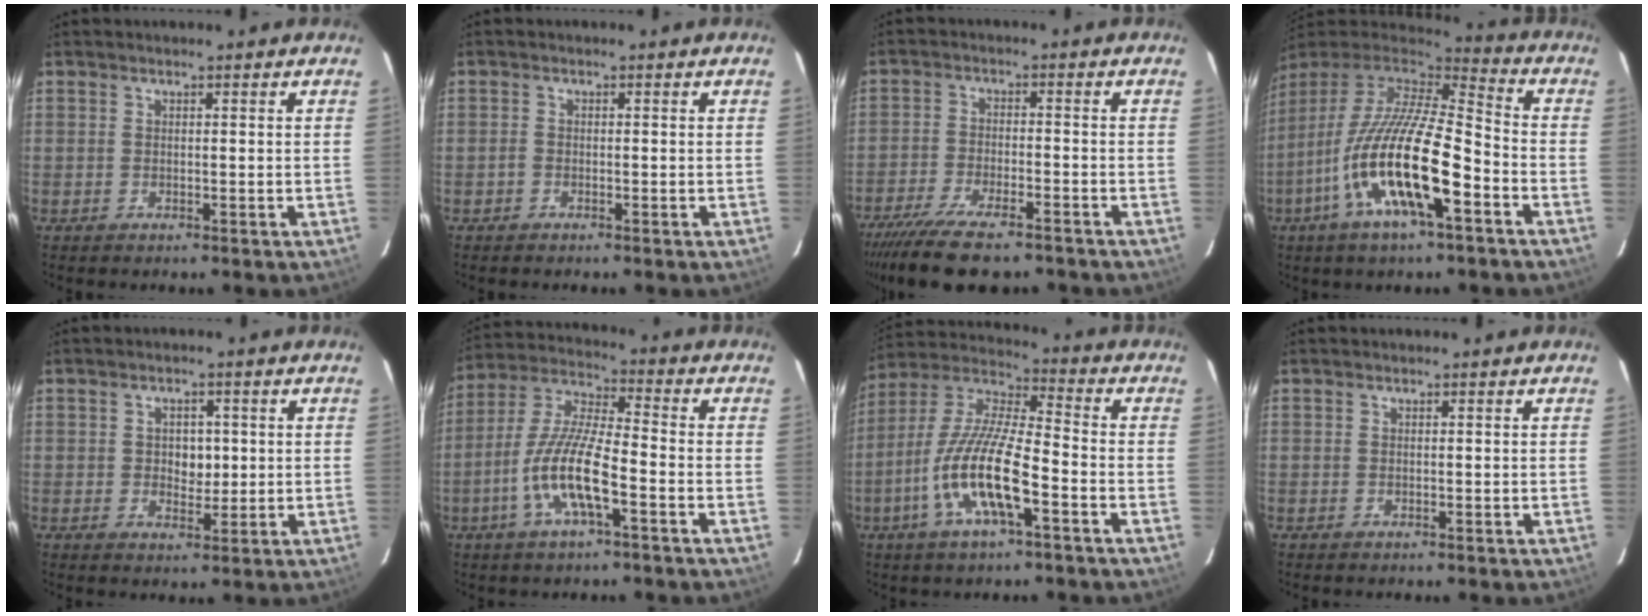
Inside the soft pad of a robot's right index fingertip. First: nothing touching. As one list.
[{"total": 0.7, "force": [-0.5, 0.5, 0.0], "torque": [-0.001, 0.001, -0.012]}, {"total": 13.9, "force": [-11.2, 3.4, 7.6], "torque": [-0.168, -0.037, -0.187]}, {"total": 20.9, "force": [-8.3, 5.2, 18.4], "torque": [-0.338, -0.034, -0.161]}, {"total": 3.7, "force": [0.2, 3.0, 2.3], "torque": [-0.034, 0.007, 0.005]}, {"total": 12.3, "force": [-5.0, 2.4, 11.0], "torque": [-0.231, -0.002, -0.097]}, {"total": 15.4, "force": [-6.3, 3.3, 13.7], "torque": [-0.277, -0.008, -0.126]}, {"total": 0.0}]